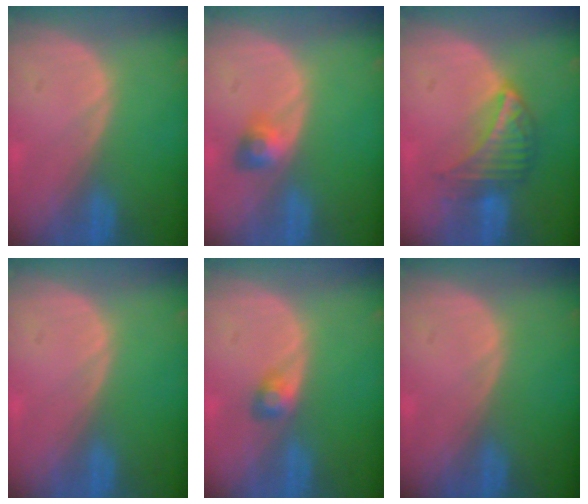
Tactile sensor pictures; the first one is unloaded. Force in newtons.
{"total": 3.0, "press": 2.6, "slide": 1.3}
{"total": 6.3, "press": 6.1, "slide": 1.6}
{"total": 0.0}
{"total": 2.1, "press": 2.1, "slide": 0.2}
{"total": 0.0}